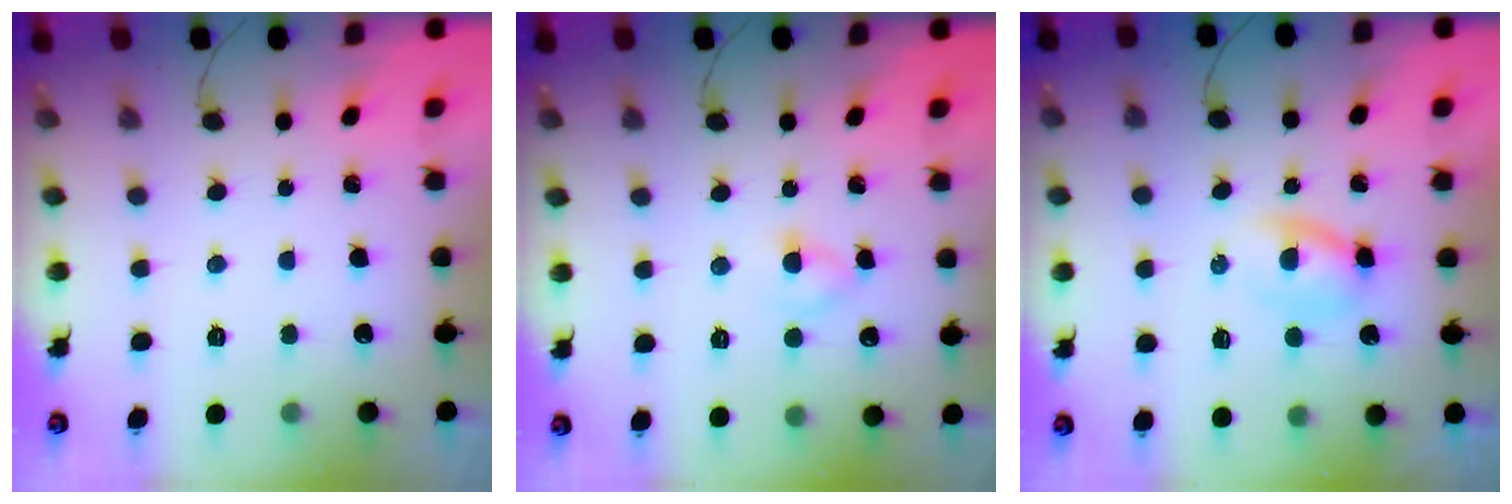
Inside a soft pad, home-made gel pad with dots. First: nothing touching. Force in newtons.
{"total": 2.5, "press": 2.2, "slide": 1.1}
{"total": 3.1, "press": 3.0, "slide": 1.0}